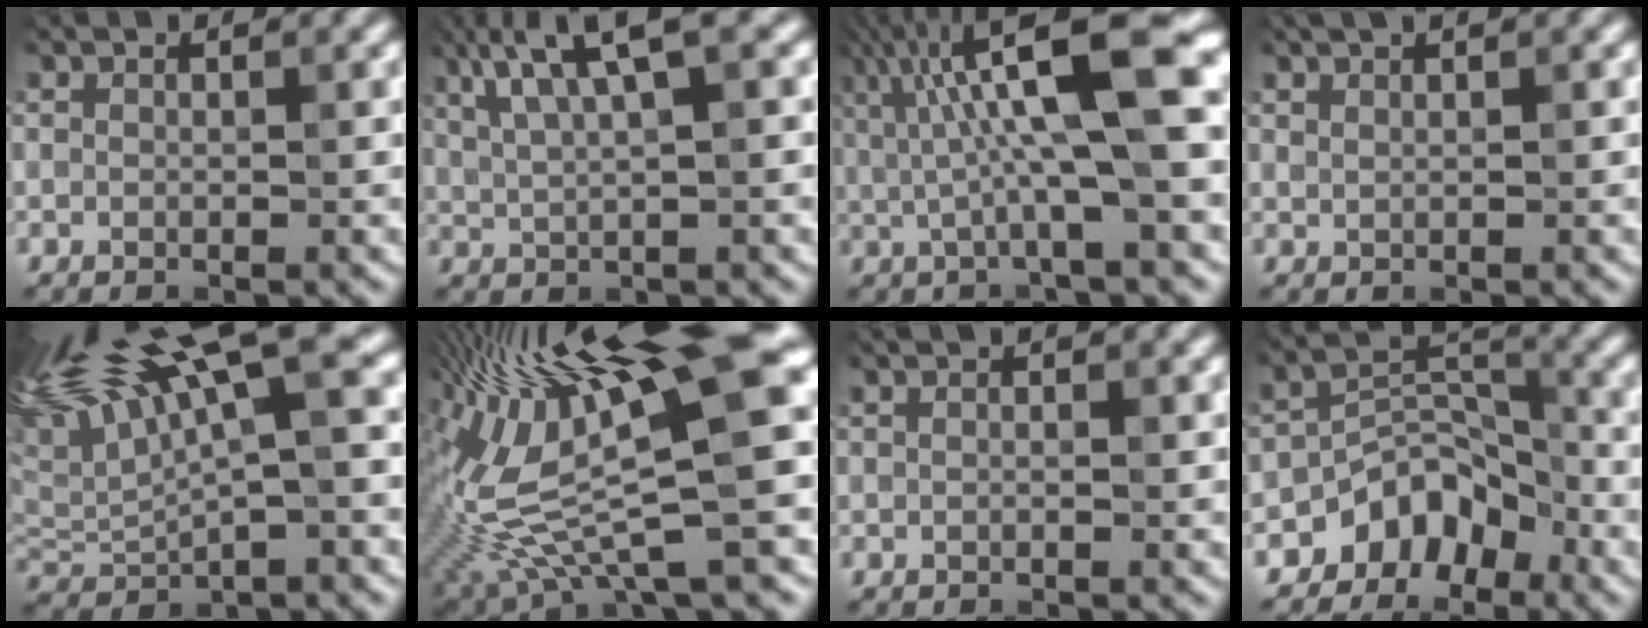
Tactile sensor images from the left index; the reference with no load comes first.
{"total": 6.9, "force": [3.6, 1.5, 5.7], "torque": [-0.095, 0.016, 0.067]}
{"total": 11.8, "force": [2.6, 2.5, 11.2], "torque": [-0.179, 0.012, 0.042]}
{"total": 1.5, "force": [1.2, 0.4, 0.8], "torque": [-0.015, -0.002, 0.019]}
{"total": 12.7, "force": [5.4, 3.6, 10.9], "torque": [-0.208, 0.021, 0.093]}
{"total": 16.6, "force": [3.0, 3.8, 15.9], "torque": [-0.301, -0.008, 0.066]}
{"total": 0.7, "force": [0.1, 0.1, 0.6], "torque": [-0.007, -0.009, 0.000]}
{"total": 4.7, "force": [-3.1, 3.0, 1.9], "torque": [-0.013, 0.009, -0.059]}